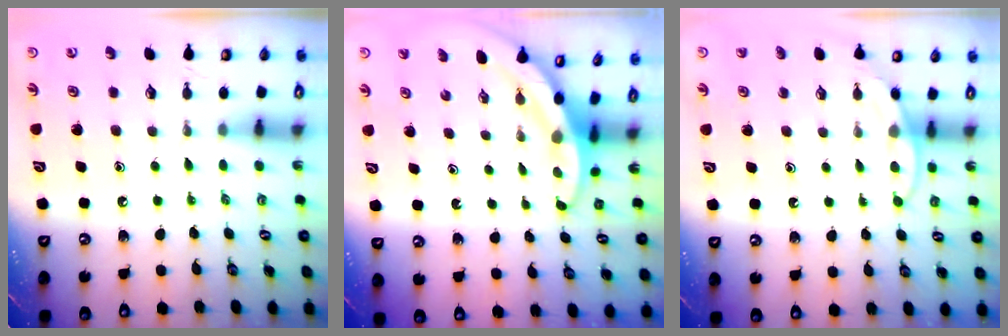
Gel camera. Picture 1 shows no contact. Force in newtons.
{"total": 3.3, "press": 3.3, "slide": 0.1}
{"total": 6.9, "press": 6.8, "slide": 0.6}